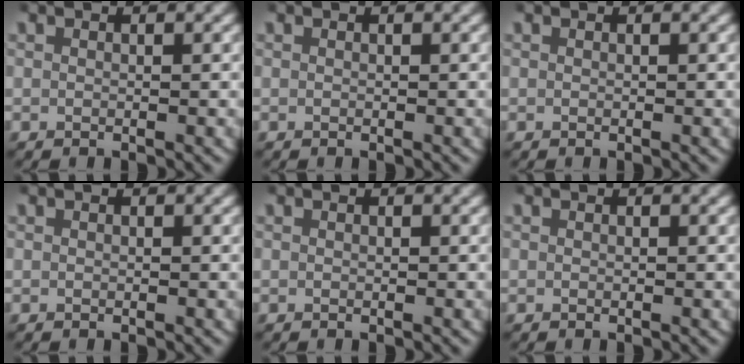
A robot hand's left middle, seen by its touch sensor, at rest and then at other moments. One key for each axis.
{"total": 0.0}
{"total": 0.0}
{"total": 0.0}
{"total": 0.0}
{"total": 0.0}